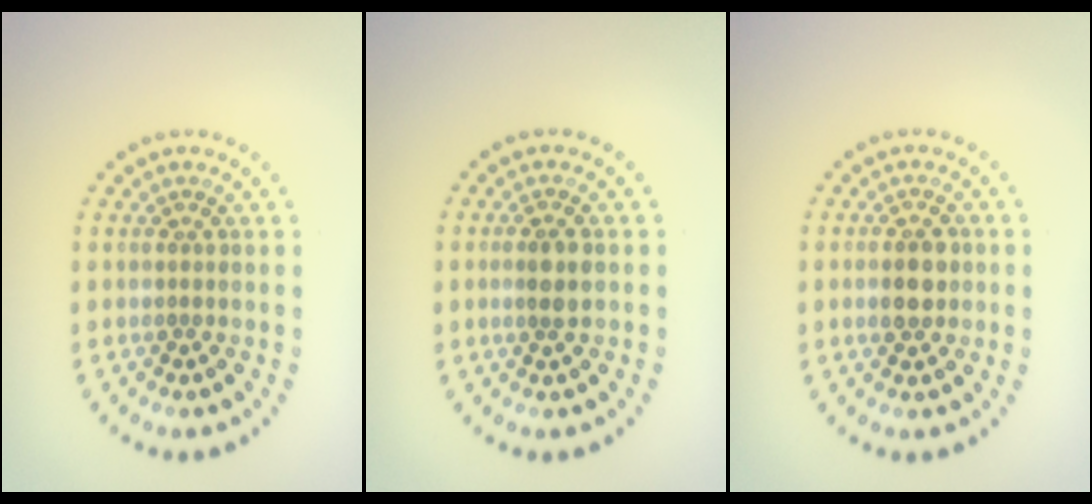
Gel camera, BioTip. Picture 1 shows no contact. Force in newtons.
{"total": 1.9, "press": 1.7, "slide": 0.8}
{"total": 2.8, "press": 2.8, "slide": 0.1}